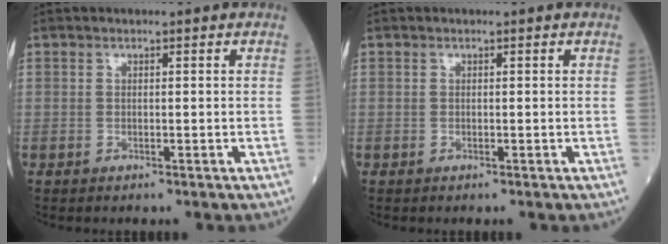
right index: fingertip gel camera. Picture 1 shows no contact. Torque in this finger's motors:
{"motor_torque": [0.00, 0.00, 0.00, 0.00]}